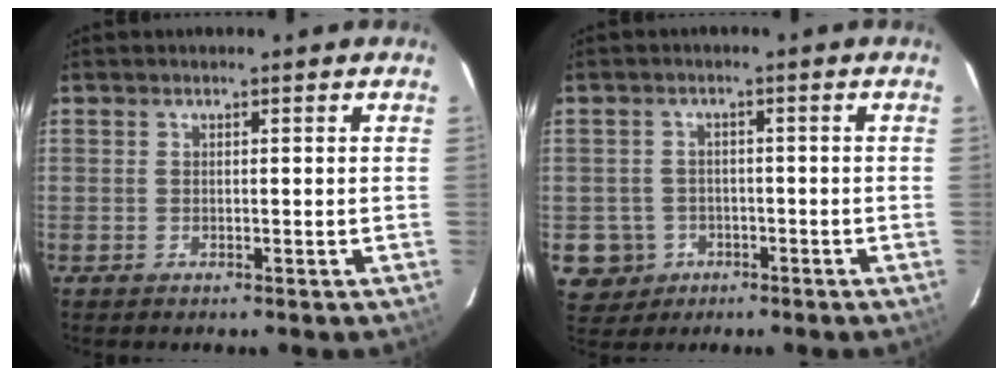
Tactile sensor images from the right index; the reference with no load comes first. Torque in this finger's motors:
{"motor_torque": [-0.33, -0.02, -0.72, -0.21]}